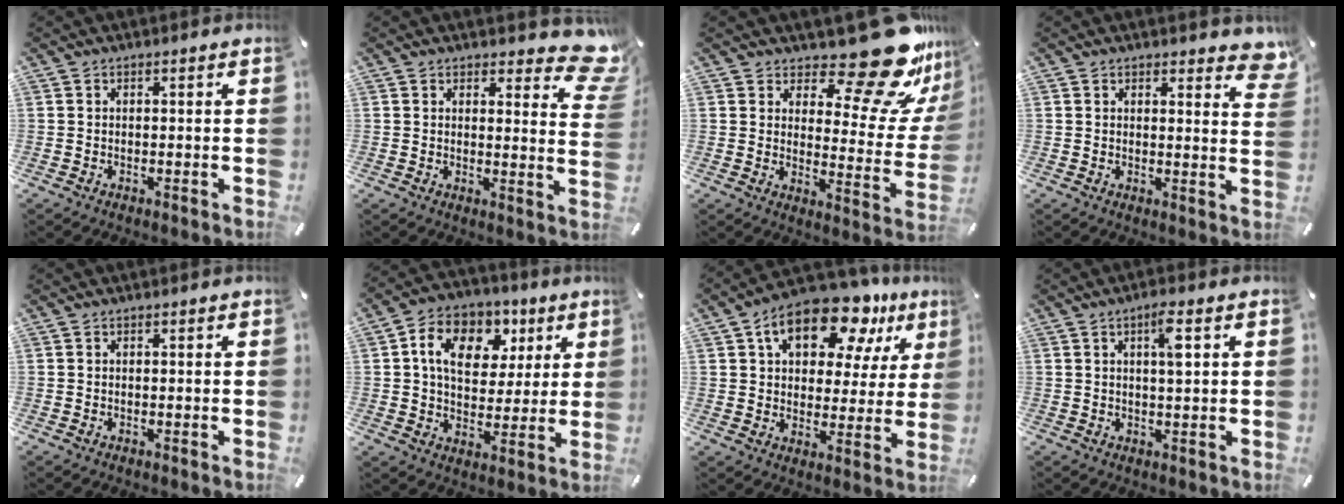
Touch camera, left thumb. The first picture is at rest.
{"total": 7.6, "force": [5.7, 3.3, 3.7], "torque": [-0.034, -0.045, 0.099]}
{"total": 19.7, "force": [15.1, 6.3, 11.0], "torque": [-0.136, -0.127, 0.248]}
{"total": 4.7, "force": [3.6, 2.0, 2.2], "torque": [-0.014, -0.027, 0.060]}
{"total": 0.0}
{"total": 12.7, "force": [4.7, 9.8, 6.7], "torque": [-0.105, -0.011, 0.086]}
{"total": 15.8, "force": [9.5, 8.9, 9.0], "torque": [-0.141, -0.046, 0.164]}
{"total": 4.6, "force": [1.5, 0.8, 4.3], "torque": [-0.072, -0.004, 0.019]}